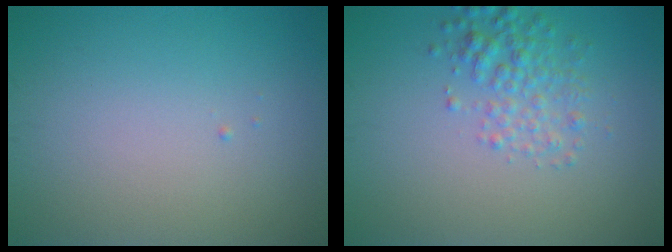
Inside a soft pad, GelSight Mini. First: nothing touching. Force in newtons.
{"total": 2.9, "press": 2.9, "slide": 0.0}